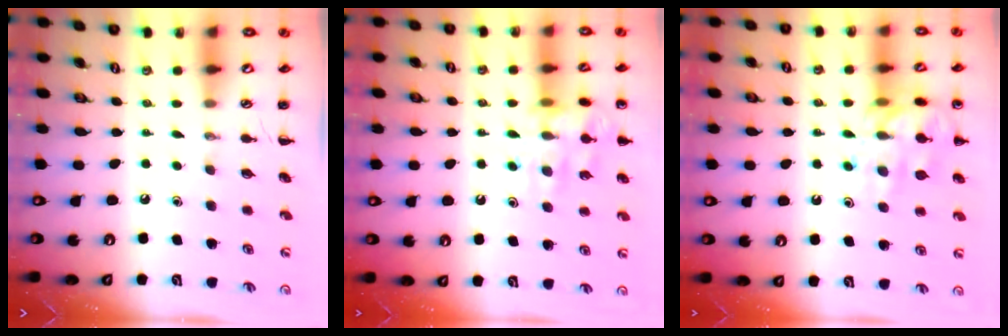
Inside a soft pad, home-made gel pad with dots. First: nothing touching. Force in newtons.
{"total": 13.7, "press": 13.6, "slide": 1.4}
{"total": 13.9, "press": 13.8, "slide": 1.1}